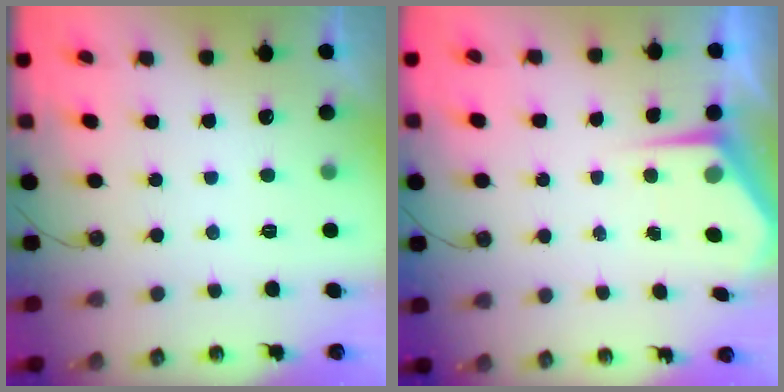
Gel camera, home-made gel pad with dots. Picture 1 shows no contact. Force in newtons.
{"total": 5.1, "press": 5.1, "slide": 0.1}